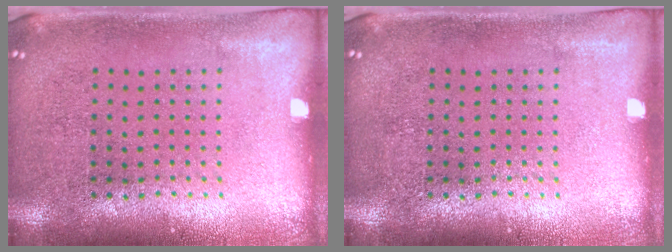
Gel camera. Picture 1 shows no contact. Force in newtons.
{"total": 0.0}